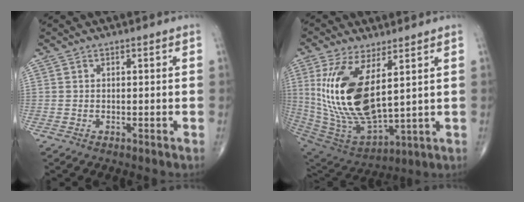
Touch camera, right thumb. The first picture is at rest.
{"total": 20.0, "force": [5.2, 8.7, 17.3], "torque": [-0.353, -0.035, 0.117]}